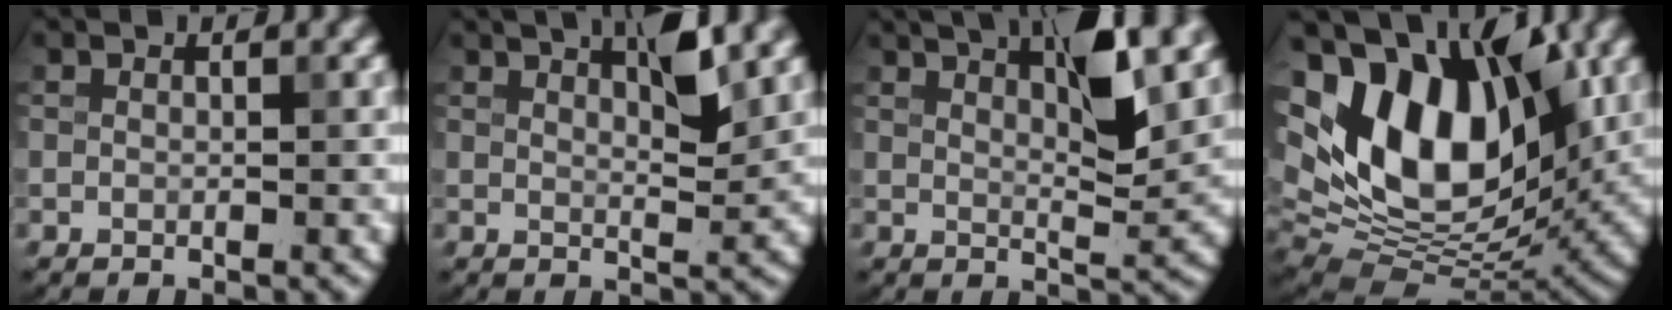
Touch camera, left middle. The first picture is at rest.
{"total": 2.7, "force": [1.4, 0.2, 2.3], "torque": [-0.042, 0.002, 0.039]}
{"total": 6.2, "force": [3.5, 1.2, 5.0], "torque": [-0.084, 0.013, 0.067]}
{"total": 13.0, "force": [2.8, 7.9, 10.0], "torque": [-0.179, 0.009, 0.066]}